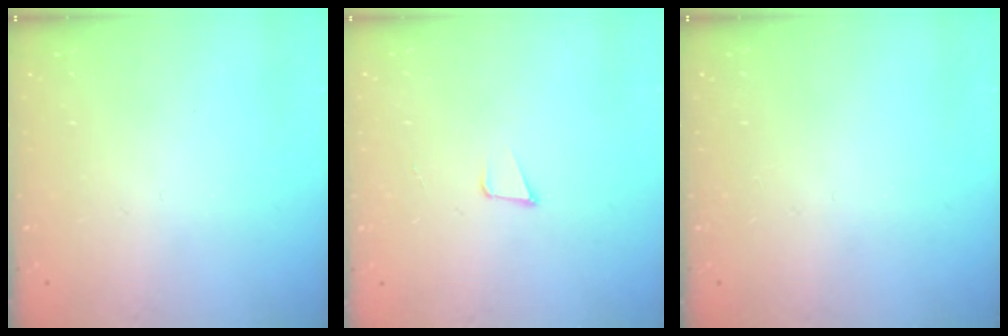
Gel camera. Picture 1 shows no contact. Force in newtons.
{"total": 3.4, "press": 2.2, "slide": 2.6}
{"total": 0.0}